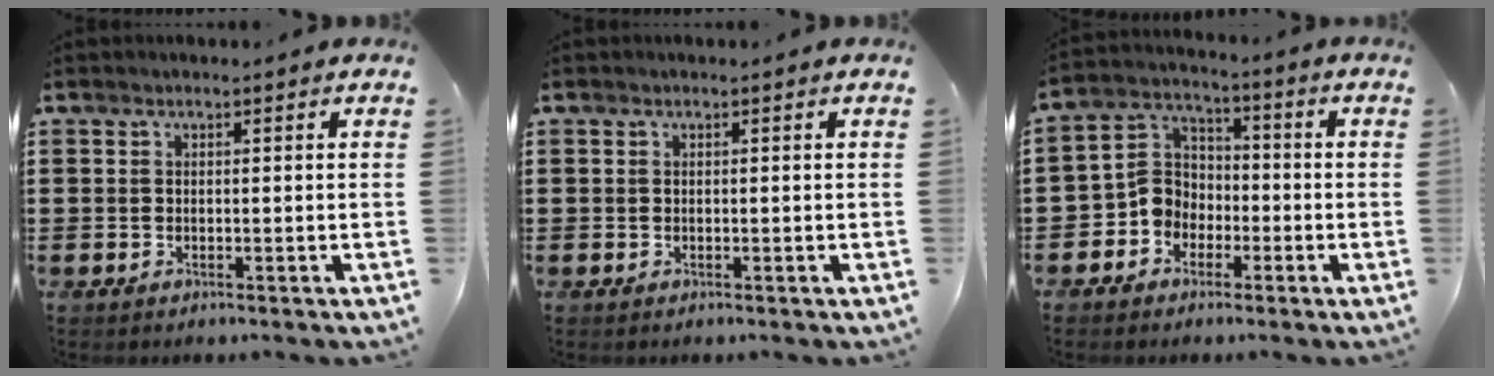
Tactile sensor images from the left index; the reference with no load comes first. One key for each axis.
{"total": 0.0}
{"total": 6.2, "fx": -2.2, "fy": 5.4, "fz": 1.9, "tx": -0.071, "ty": 0.005, "tz": -0.050}